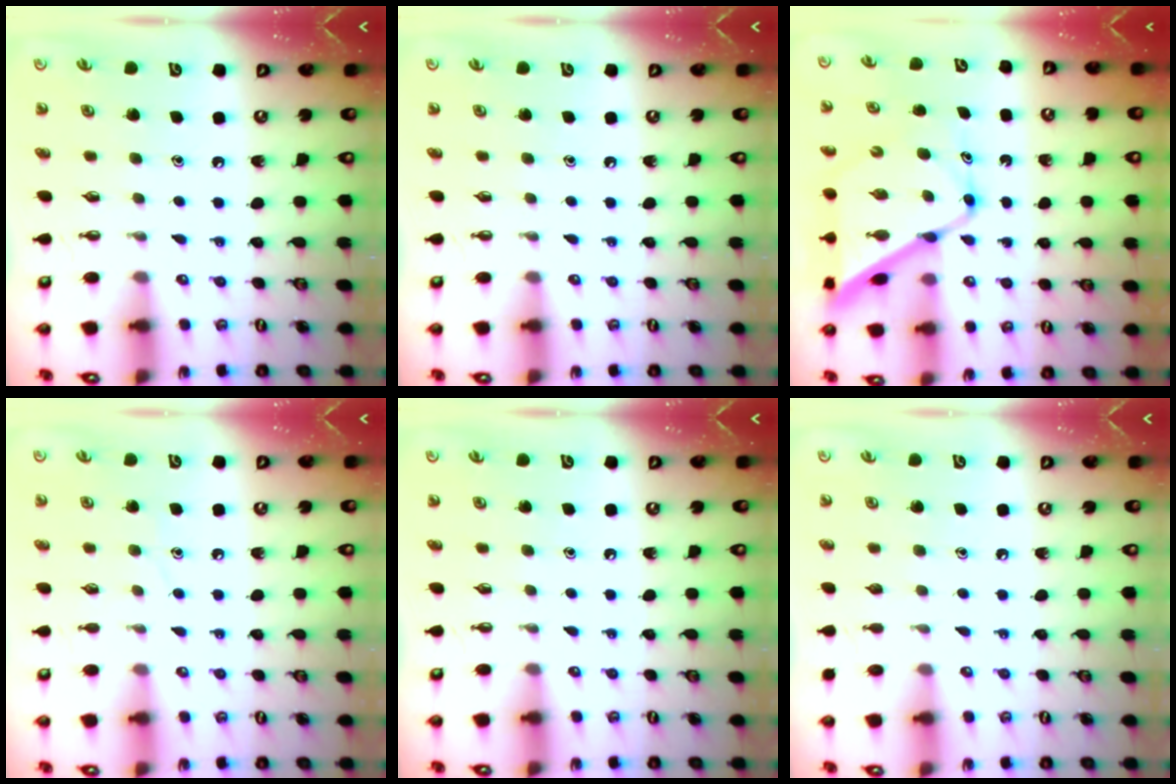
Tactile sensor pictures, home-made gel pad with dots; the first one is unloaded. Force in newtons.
{"total": 0.0}
{"total": 13.0, "press": 13.0, "slide": 1.3}
{"total": 4.6, "press": 4.6, "slide": 0.5}
{"total": 0.0}
{"total": 0.0}